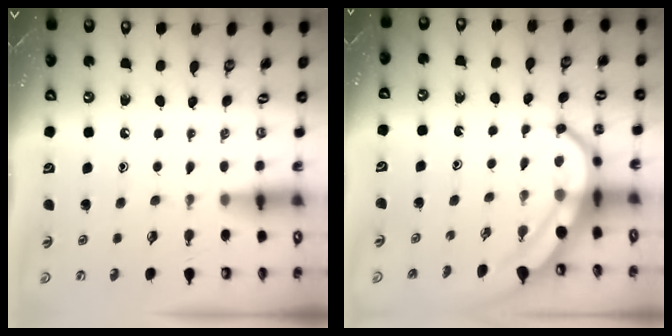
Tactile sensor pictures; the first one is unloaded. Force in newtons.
{"total": 7.0, "press": 6.9, "slide": 1.0}